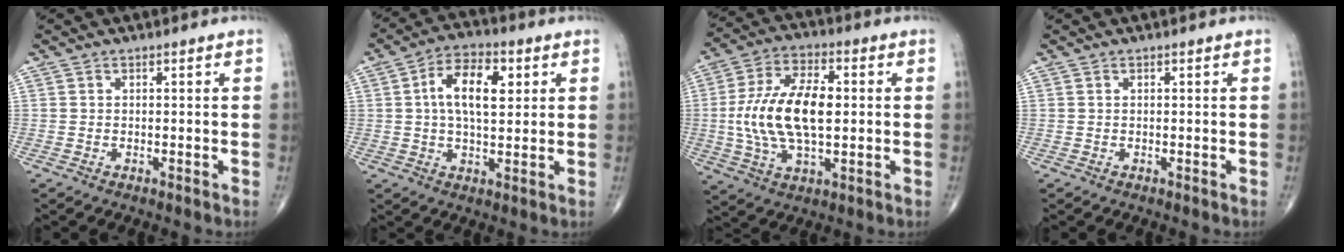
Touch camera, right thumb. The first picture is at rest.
{"total": 10.7, "force": [2.5, 5.4, 8.9], "torque": [-0.141, 0.008, 0.036]}
{"total": 16.5, "force": [0.2, 8.2, 14.4], "torque": [-0.281, 0.011, 0.003]}
{"total": 0.0}